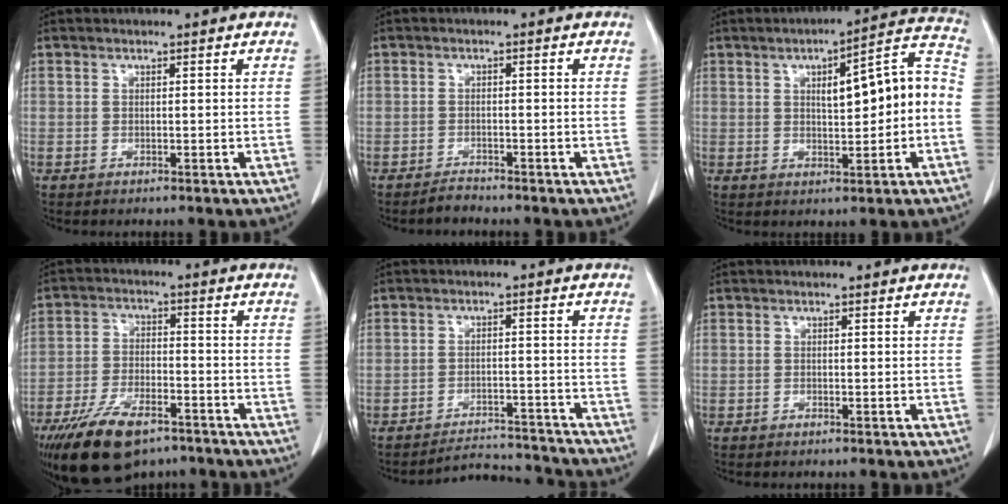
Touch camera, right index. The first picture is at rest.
{"total": 1.5, "force": [-1.5, 0.3, 0.0], "torque": [0.003, -0.002, -0.026]}
{"total": 12.0, "force": [0.2, 2.4, 11.7], "torque": [-0.158, 0.039, 0.006]}
{"total": 13.2, "force": [-9.1, 5.2, 8.1], "torque": [-0.153, -0.012, -0.157]}
{"total": 7.0, "force": [-6.9, 0.8, -0.9], "torque": [0.014, 0.016, -0.101]}
{"total": 0.0}